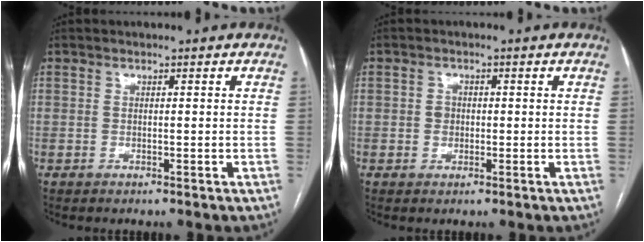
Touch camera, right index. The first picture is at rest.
{"total": 1.7, "force": [-0.1, 1.6, 0.8], "torque": [-0.011, 0.004, 0.000]}